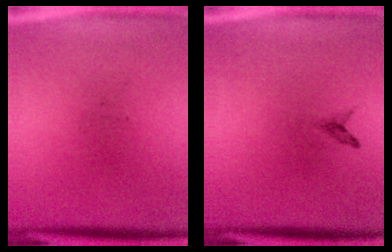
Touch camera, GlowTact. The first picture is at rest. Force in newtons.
{"total": 0.7}